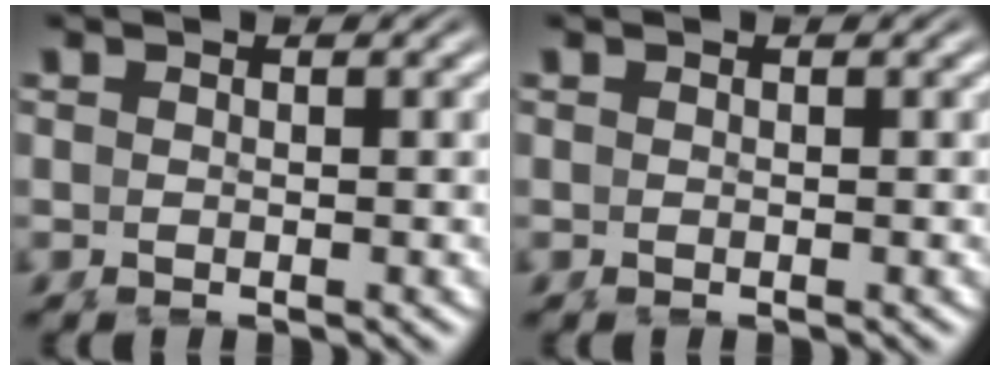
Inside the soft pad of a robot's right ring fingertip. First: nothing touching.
{"total": 0.0}